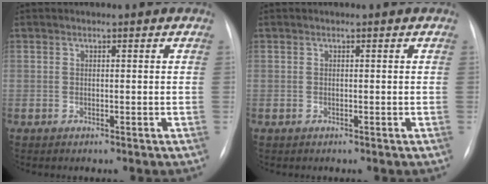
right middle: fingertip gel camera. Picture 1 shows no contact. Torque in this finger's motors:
{"motor_torque": [0.06, -0.07, 0.00, 0.00]}